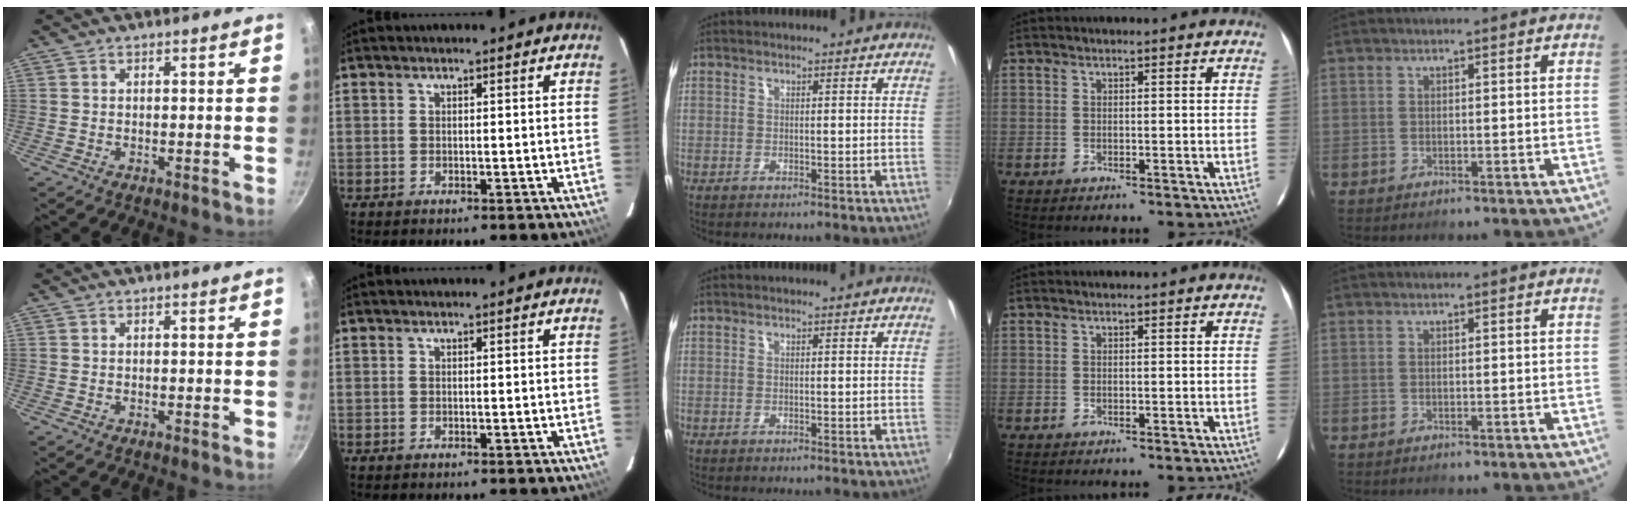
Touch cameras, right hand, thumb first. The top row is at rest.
{}